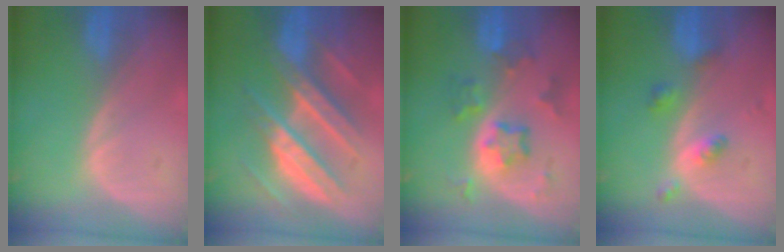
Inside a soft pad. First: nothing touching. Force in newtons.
{"total": 10.2, "press": 10.2, "slide": 1.0}
{"total": 7.3, "press": 6.5, "slide": 3.2}
{"total": 3.5, "press": 3.5, "slide": 0.4}